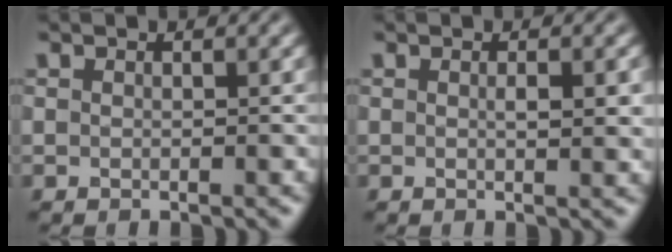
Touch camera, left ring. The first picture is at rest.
{"total": 1.7, "force": [0.1, 0.4, 1.6], "torque": [-0.023, -0.002, 0.002]}